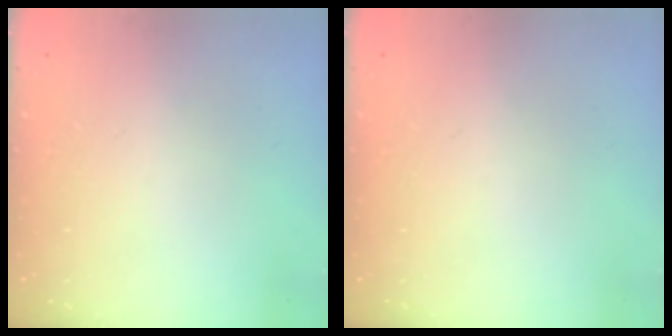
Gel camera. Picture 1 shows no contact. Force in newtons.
{"total": 0.0}